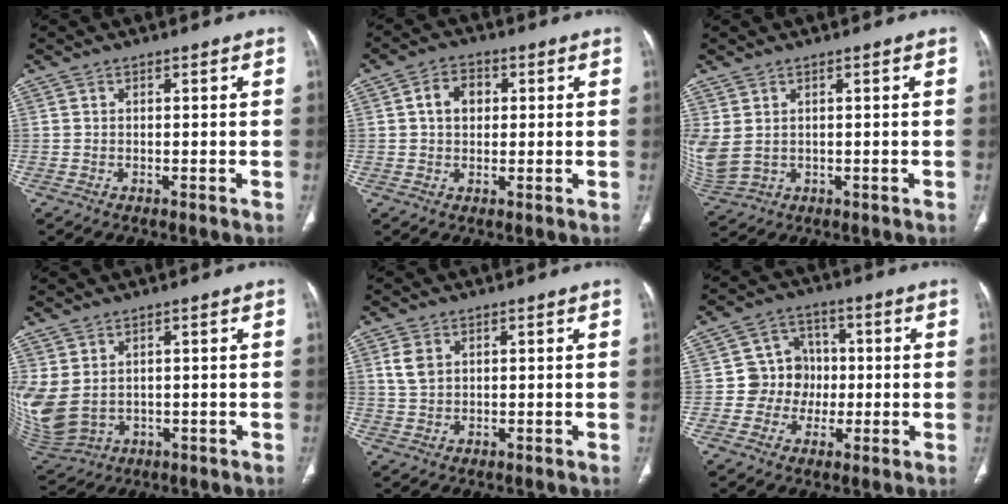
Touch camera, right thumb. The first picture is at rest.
{"total": 5.0, "force": [1.0, 3.8, 3.2], "torque": [-0.041, 0.010, 0.012]}
{"total": 7.2, "force": [0.9, 5.0, 5.1], "torque": [-0.133, 0.000, 0.036]}
{"total": 11.0, "force": [1.4, 8.1, 7.4], "torque": [-0.187, -0.006, 0.057]}
{"total": 3.4, "force": [1.3, 2.4, 2.1], "torque": [-0.042, 0.003, 0.030]}
{"total": 8.1, "force": [-0.7, 7.8, 2.3], "torque": [0.016, 0.022, -0.019]}